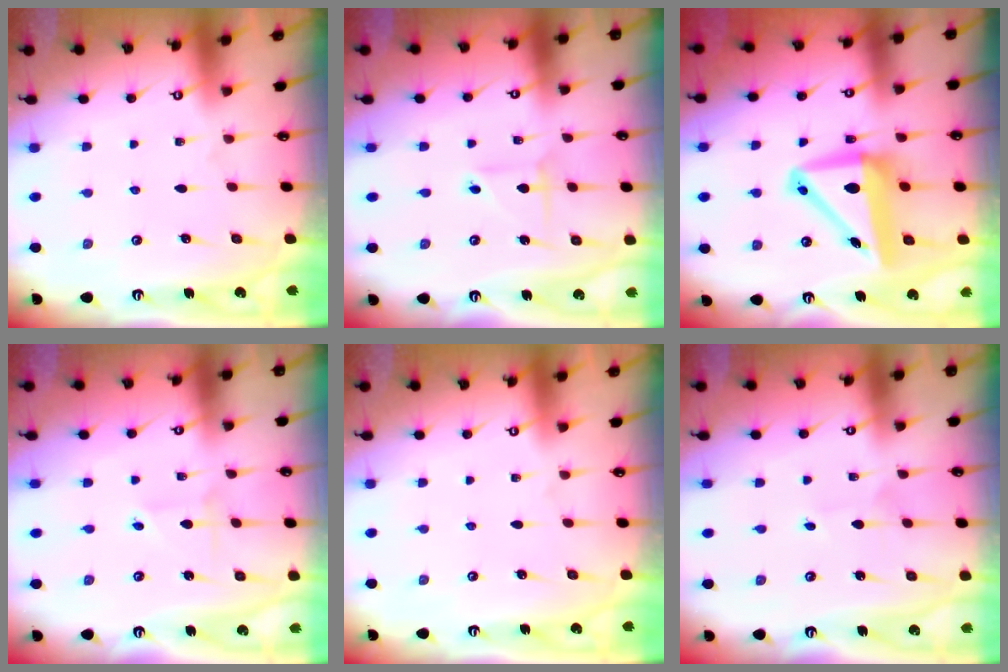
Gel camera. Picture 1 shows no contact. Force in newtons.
{"total": 3.0, "press": 3.0, "slide": 0.3}
{"total": 11.3, "press": 10.9, "slide": 2.9}
{"total": 1.5, "press": 1.5, "slide": 0.1}
{"total": 0.0}
{"total": 1.9, "press": 1.9, "slide": 0.2}